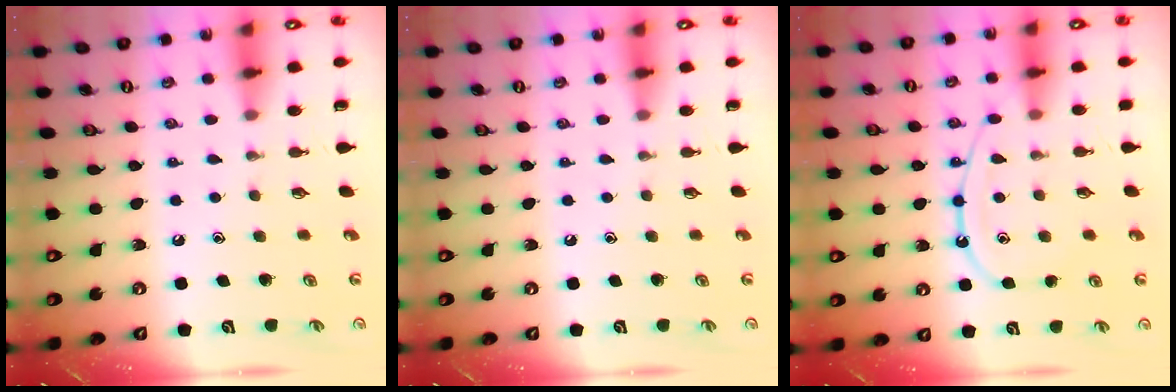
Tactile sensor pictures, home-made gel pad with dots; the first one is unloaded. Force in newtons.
{"total": 0.0}
{"total": 12.2, "press": 12.1, "slide": 1.0}